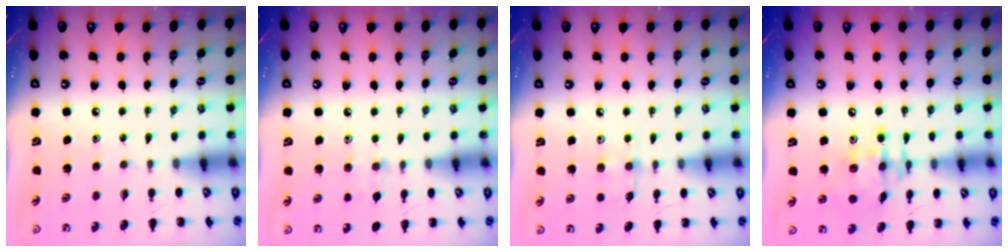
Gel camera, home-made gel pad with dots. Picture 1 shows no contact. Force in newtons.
{"total": 5.9, "press": 5.5, "slide": 2.0}
{"total": 4.0, "press": 3.7, "slide": 1.4}
{"total": 13.0, "press": 13.0, "slide": 1.6}